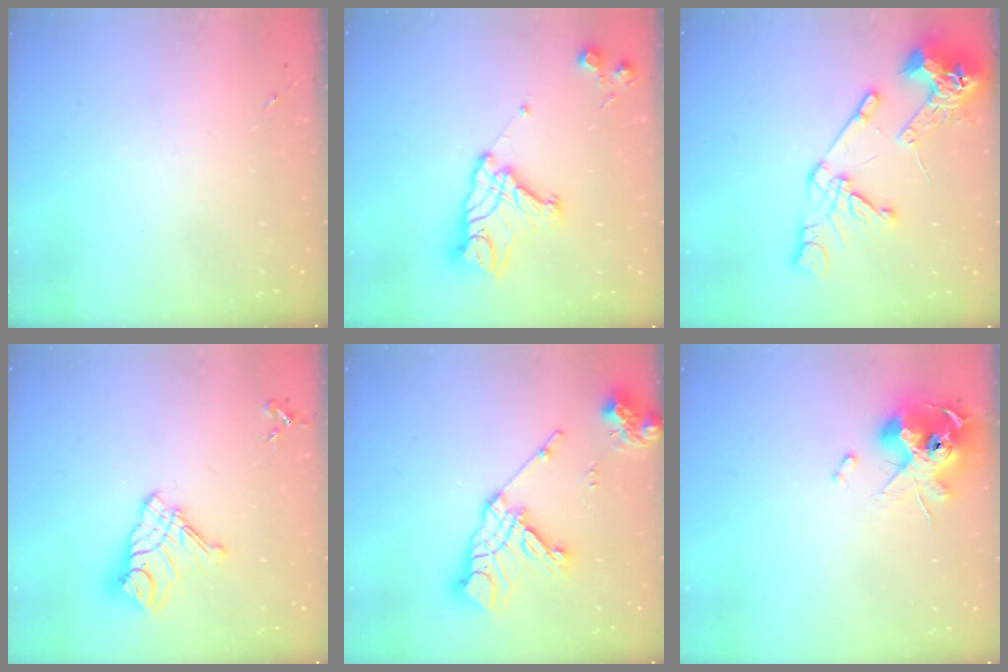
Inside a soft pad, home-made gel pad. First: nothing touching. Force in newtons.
{"total": 15.7, "press": 15.6, "slide": 1.3}
{"total": 19.7, "press": 19.5, "slide": 2.6}
{"total": 14.1, "press": 14.1, "slide": 1.5}
{"total": 16.5, "press": 16.4, "slide": 2.2}
{"total": 13.0, "press": 12.9, "slide": 1.8}